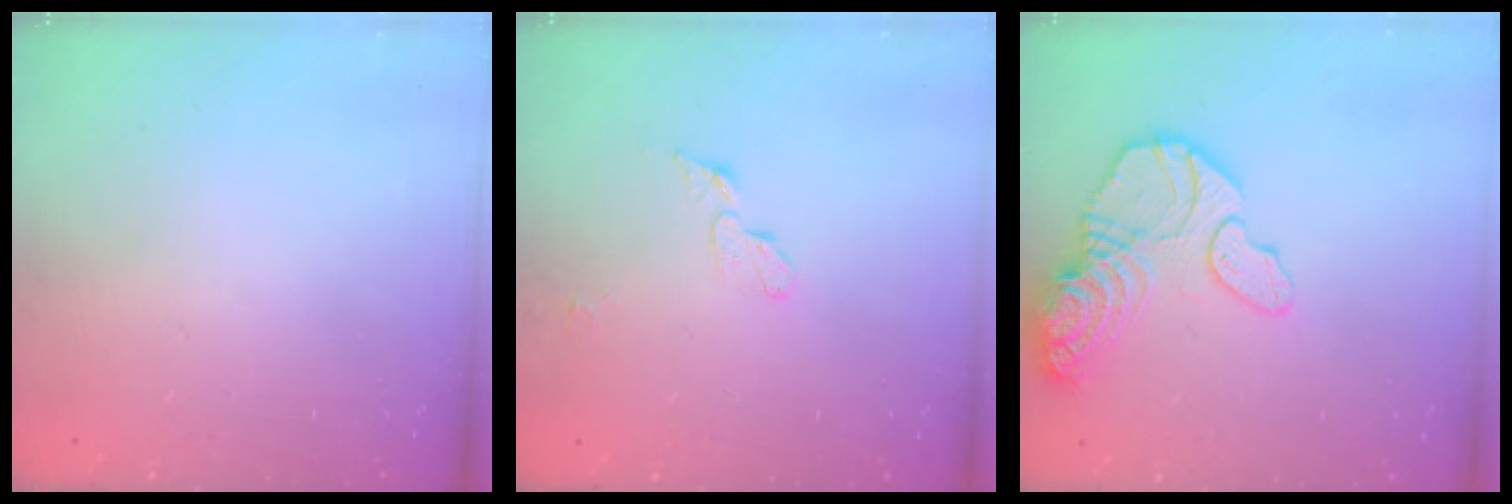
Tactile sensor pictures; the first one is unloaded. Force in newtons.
{"total": 5.5, "press": 5.5, "slide": 0.6}
{"total": 15.5, "press": 15.4, "slide": 2.1}